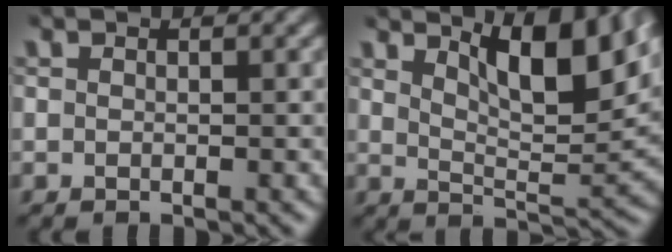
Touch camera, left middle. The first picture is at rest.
{"total": 7.8, "force": [4.1, 2.1, 6.3], "torque": [-0.094, 0.000, 0.072]}